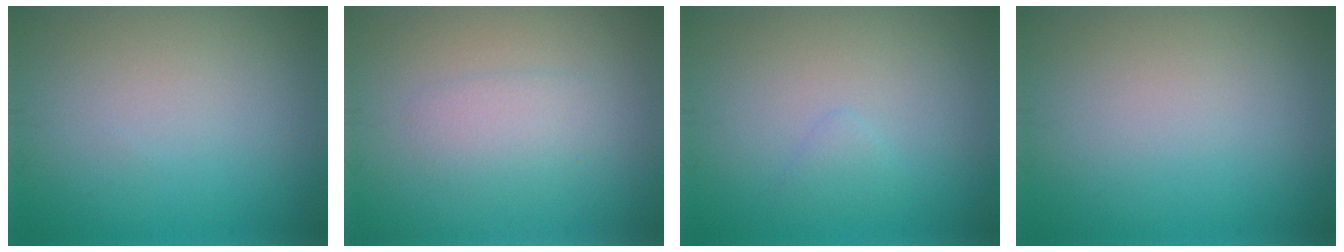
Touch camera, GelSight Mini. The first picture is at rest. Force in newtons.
{"total": 2.0, "press": 2.0, "slide": 0.1}
{"total": 0.9, "press": 0.9, "slide": 0.1}
{"total": 0.0}